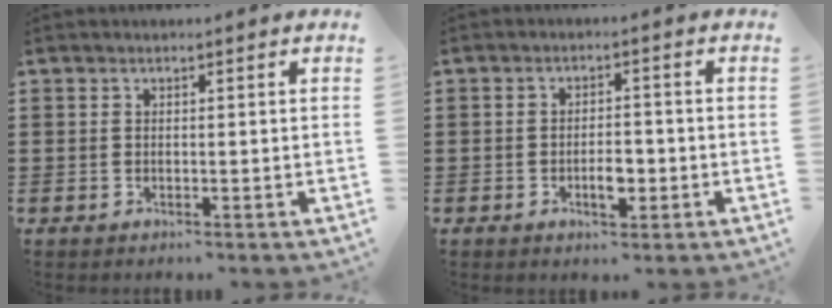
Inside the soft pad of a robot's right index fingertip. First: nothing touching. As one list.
[{"total": 3.8, "force": [-1.3, 1.6, 3.2], "torque": [-0.064, 0.002, -0.024]}]